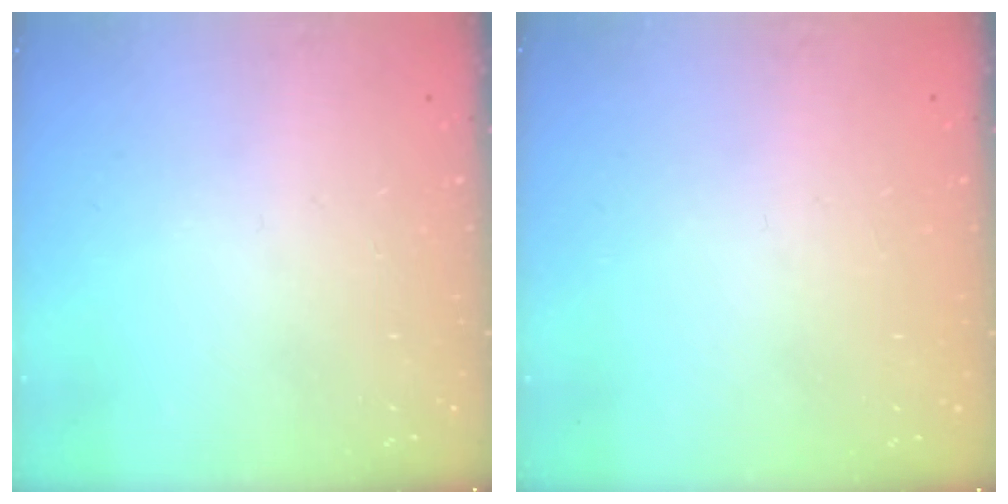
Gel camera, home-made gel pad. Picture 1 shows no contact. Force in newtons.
{"total": 0.0}